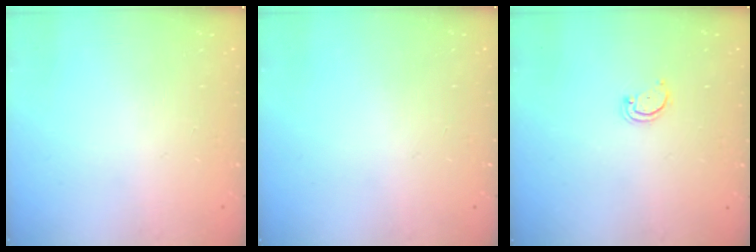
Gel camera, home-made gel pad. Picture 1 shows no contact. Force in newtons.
{"total": 0.0}
{"total": 2.2, "press": 2.2, "slide": 0.2}